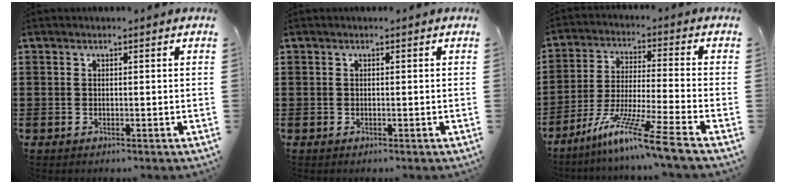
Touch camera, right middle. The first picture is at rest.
{"total": 0.0}
{"total": 10.8, "force": [-8.2, -0.5, 7.0], "torque": [-0.135, -0.001, -0.164]}